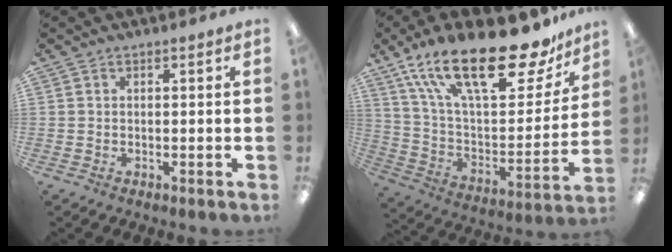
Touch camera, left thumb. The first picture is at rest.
{"total": 27.7, "force": [18.1, 10.2, 18.3], "torque": [-0.306, -0.103, 0.308]}